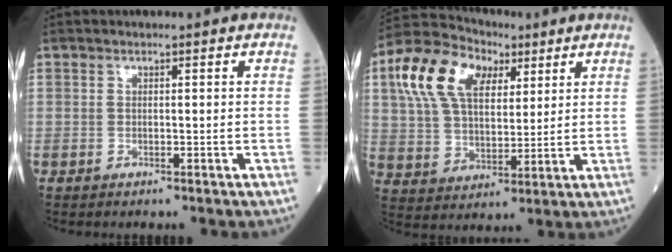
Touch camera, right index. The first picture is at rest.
{"total": 14.7, "force": [6.2, 8.6, 10.2], "torque": [-0.220, 0.044, 0.114]}